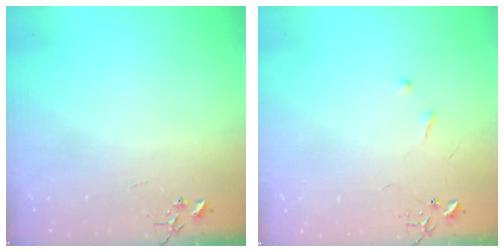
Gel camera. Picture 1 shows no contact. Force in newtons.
{"total": 6.0, "press": 6.0, "slide": 0.6}